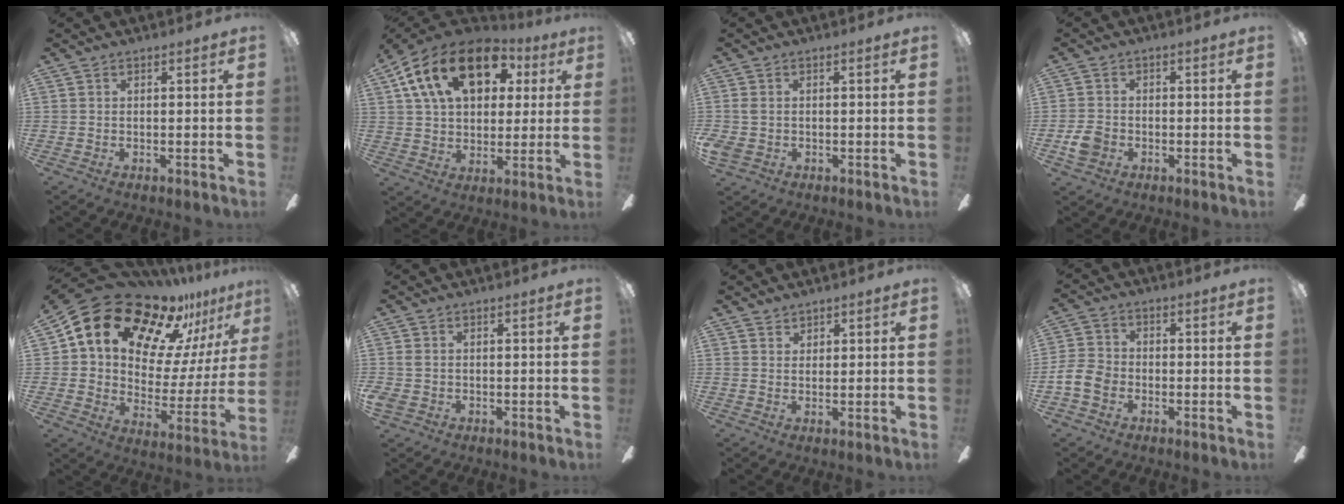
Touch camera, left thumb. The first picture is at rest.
{"total": 20.1, "force": [9.0, 12.5, 13.0], "torque": [-0.231, -0.011, 0.158]}
{"total": 2.3, "force": [-0.6, 1.7, 1.4], "torque": [-0.033, 0.004, -0.014]}
{"total": 4.8, "force": [-1.7, 3.8, 2.4], "torque": [-0.043, 0.006, -0.033]}
{"total": 21.3, "force": [15.3, 11.3, 9.5], "torque": [-0.168, -0.099, 0.274]}
{"total": 1.7, "force": [-0.5, 1.2, 1.1], "torque": [-0.029, 0.002, -0.013]}
{"total": 1.6, "force": [1.5, 0.6, -0.1], "torque": [0.008, -0.006, 0.027]}
{"total": 6.1, "force": [-2.3, 4.7, 3.1], "torque": [-0.070, 0.016, -0.042]}